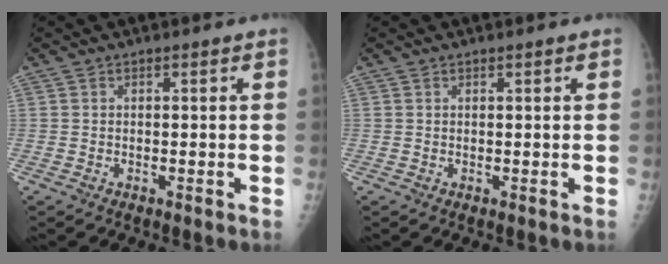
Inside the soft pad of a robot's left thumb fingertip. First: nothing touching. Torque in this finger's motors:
{"motor_torque": [-0.02, 0.17, -0.11, 0.14, -0.03]}